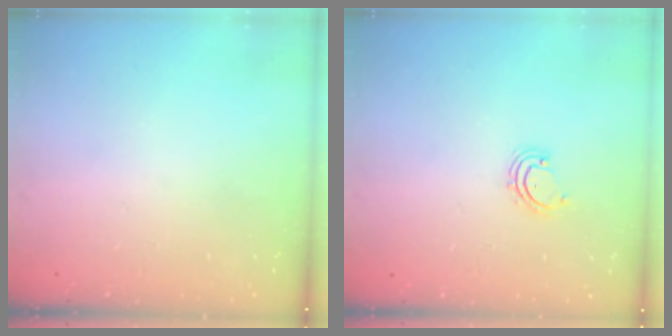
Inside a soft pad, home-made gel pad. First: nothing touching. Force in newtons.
{"total": 2.6, "press": 2.6, "slide": 0.3}